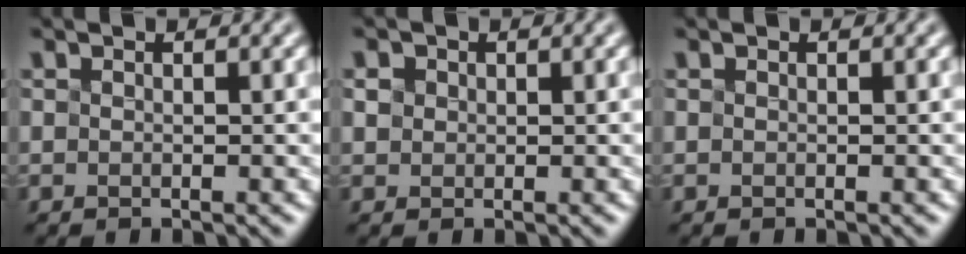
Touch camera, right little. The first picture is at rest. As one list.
[{"total": 0.6, "force": [0.1, 0.4, -0.4], "torque": [0.005, 0.003, 0.013]}, {"total": 0.0}]